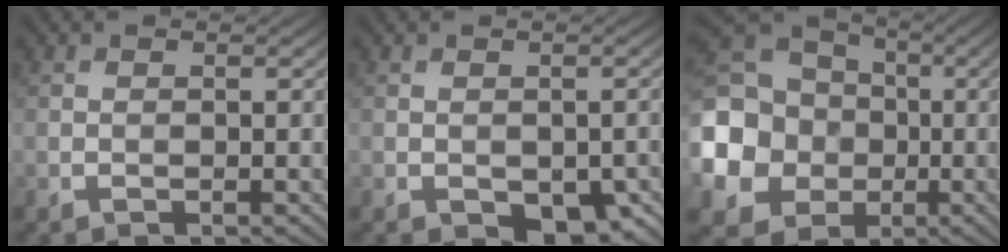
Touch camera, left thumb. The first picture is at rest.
{"total": 5.7, "force": [-2.7, 3.1, 4.0], "torque": [-0.050, -0.015, -0.032]}
{"total": 17.6, "force": [-2.4, 16.0, 7.0], "torque": [-0.249, -0.029, -0.073]}